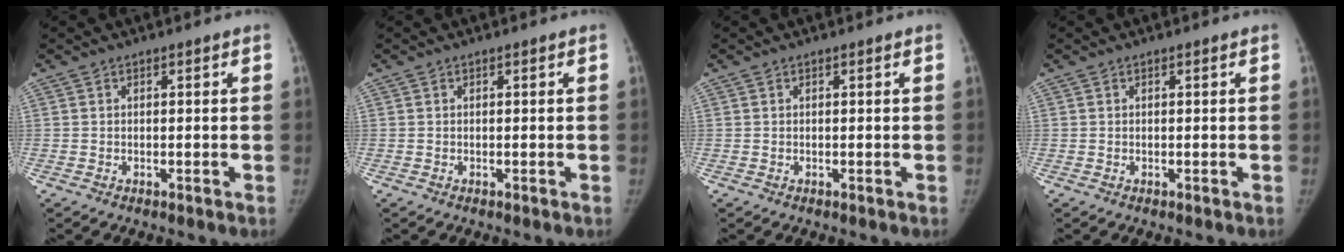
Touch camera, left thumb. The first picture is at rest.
{"total": 0.0}
{"total": 0.0}
{"total": 0.0}